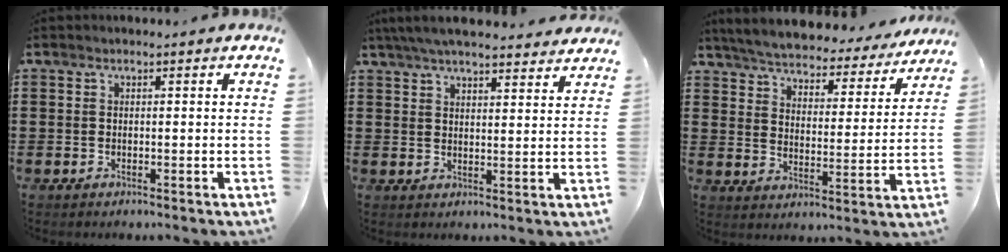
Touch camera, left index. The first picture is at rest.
{"total": 5.6, "force": [5.2, 0.6, 1.9], "torque": [-0.052, -0.012, 0.095]}
{"total": 4.8, "force": [4.7, 0.2, 0.7], "torque": [-0.039, -0.037, 0.077]}